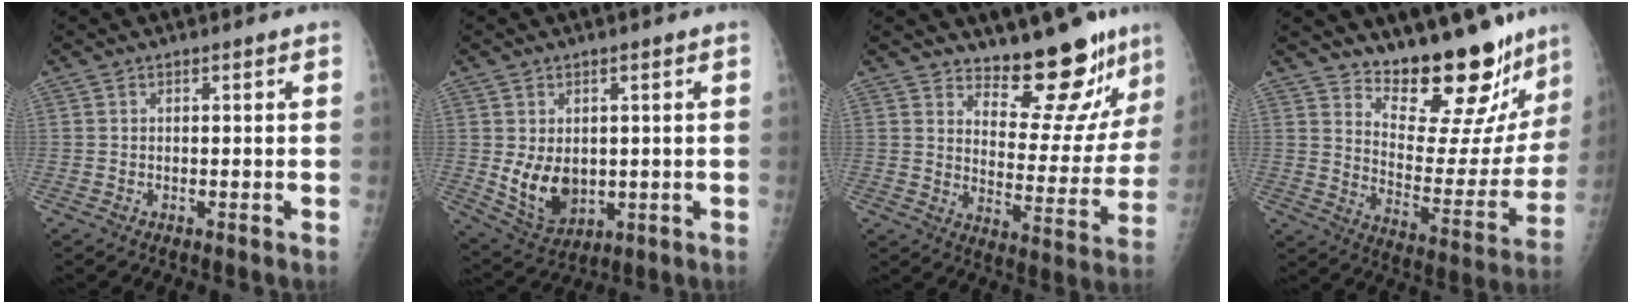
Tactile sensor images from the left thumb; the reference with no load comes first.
{"total": 8.4, "force": [0.1, 6.1, 5.8], "torque": [-0.078, -0.019, 0.024]}
{"total": 14.2, "force": [12.2, 4.3, 5.9], "torque": [-0.032, -0.114, 0.174]}
{"total": 20.2, "force": [17.8, 5.4, 8.1], "torque": [-0.065, -0.155, 0.248]}